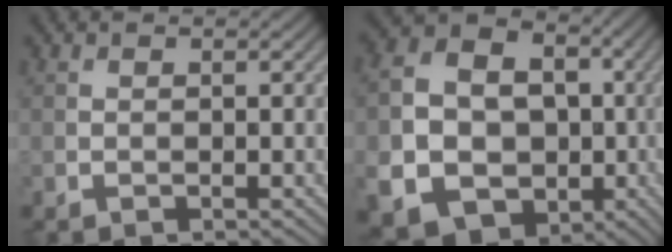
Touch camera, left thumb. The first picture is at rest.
{"total": 17.4, "force": [-4.5, 14.9, 7.8], "torque": [-0.189, -0.040, -0.095]}